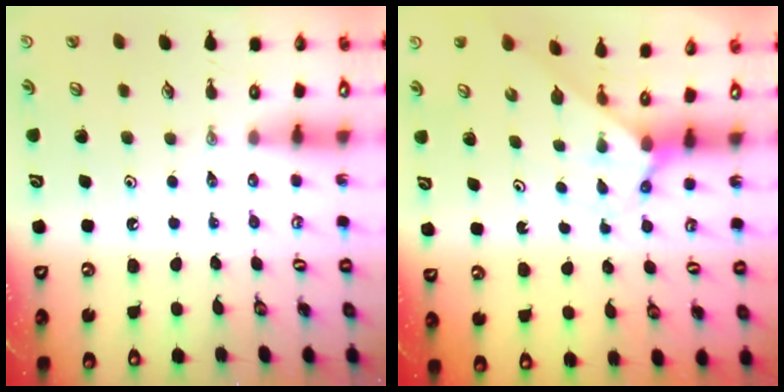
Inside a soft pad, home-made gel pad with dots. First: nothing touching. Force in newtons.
{"total": 2.6, "press": 2.6, "slide": 0.2}